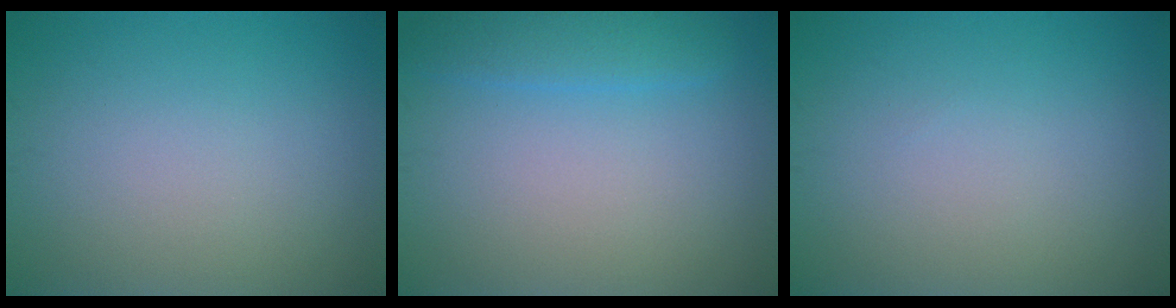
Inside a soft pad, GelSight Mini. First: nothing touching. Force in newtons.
{"total": 2.4, "press": 2.4, "slide": 0.2}
{"total": 0.0}